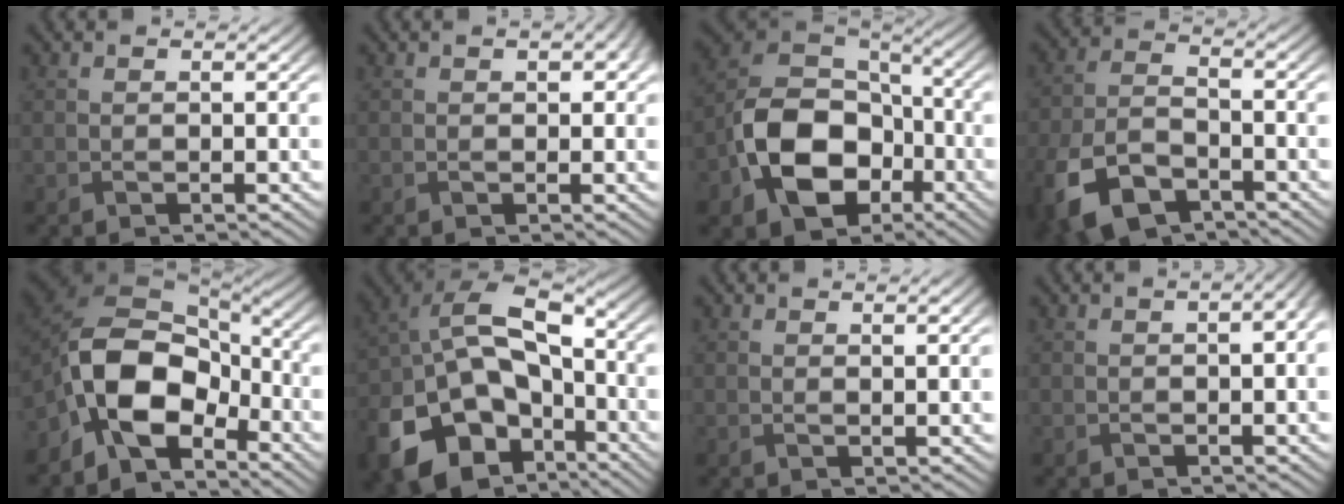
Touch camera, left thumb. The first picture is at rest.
{"total": 2.0, "force": [0.7, 1.1, 1.5], "torque": [-0.021, -0.001, 0.015]}
{"total": 13.5, "force": [-4.6, 9.5, 8.3], "torque": [-0.169, -0.019, -0.099]}
{"total": 11.0, "force": [-6.6, 5.8, 6.6], "torque": [-0.161, -0.028, -0.130]}
{"total": 12.2, "force": [-5.1, 7.4, 8.3], "torque": [-0.159, -0.002, -0.113]}
{"total": 18.7, "force": [-7.9, 12.8, 11.1], "torque": [-0.253, -0.039, -0.120]}
{"total": 1.1, "force": [0.7, 0.1, 0.7], "torque": [-0.012, 0.003, 0.011]}
{"total": 2.8, "force": [0.3, 0.8, 2.6], "torque": [-0.039, 0.004, 0.009]}